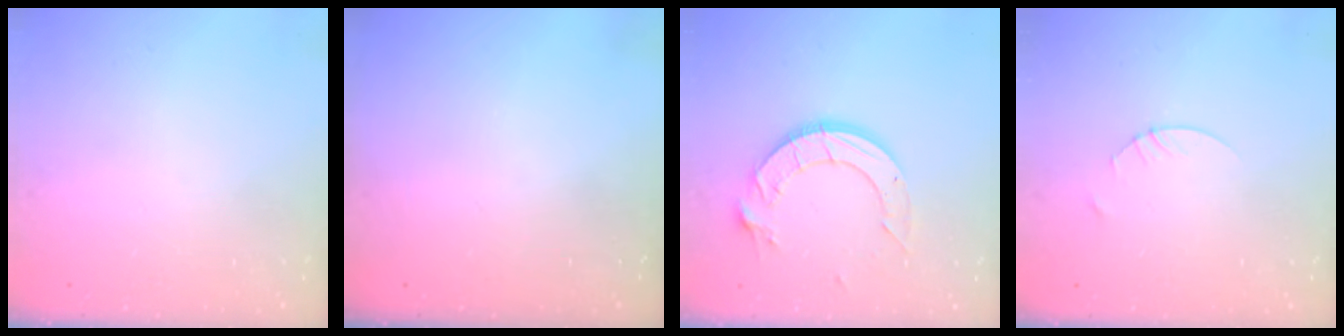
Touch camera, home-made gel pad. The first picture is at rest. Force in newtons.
{"total": 0.0}
{"total": 12.9, "press": 12.8, "slide": 1.4}
{"total": 1.4, "press": 1.4, "slide": 0.2}